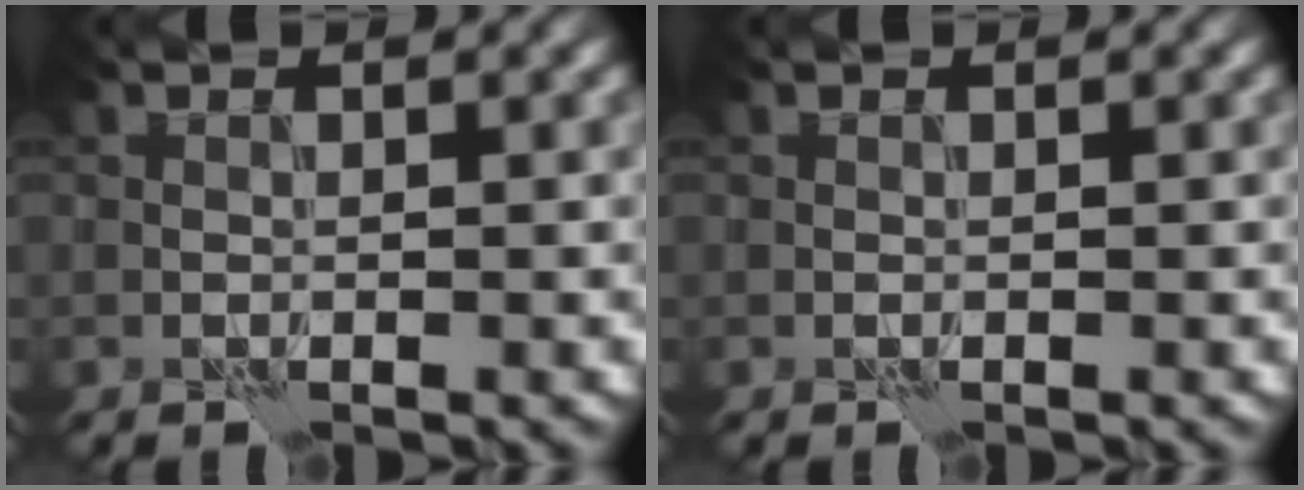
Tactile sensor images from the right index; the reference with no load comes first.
{"total": 0.0}